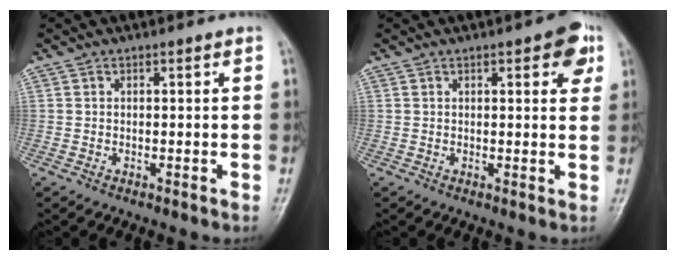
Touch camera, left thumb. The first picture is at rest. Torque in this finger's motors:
{"motor_torque": [0.60, 0.39, 0.26, -0.41, 0.00]}